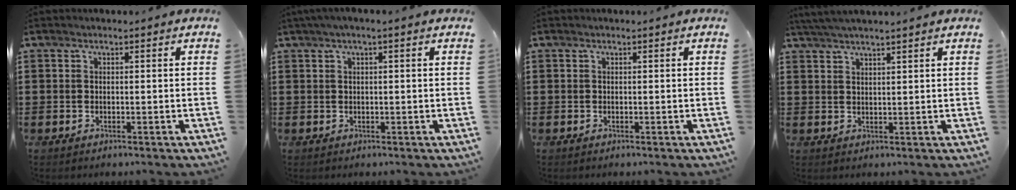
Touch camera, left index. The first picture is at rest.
{"total": 1.3, "force": [0.4, 0.0, 1.2], "torque": [-0.022, -0.001, 0.007]}
{"total": 0.0}
{"total": 2.8, "force": [2.6, -0.3, 1.1], "torque": [-0.026, -0.002, 0.049]}